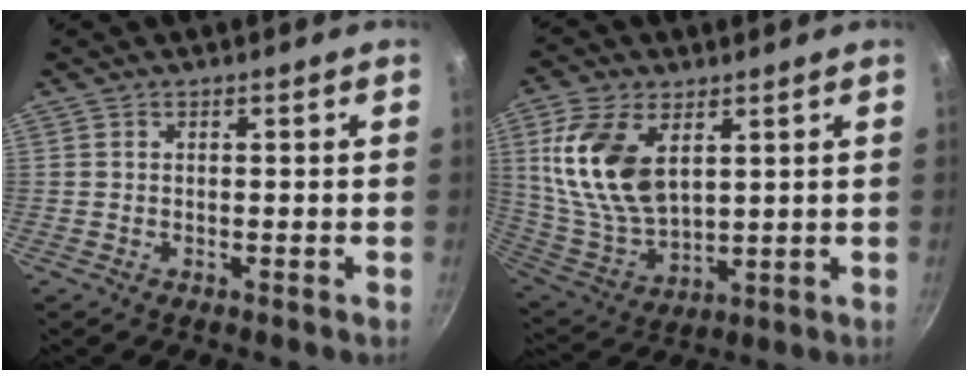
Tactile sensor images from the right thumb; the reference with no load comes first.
{"total": 16.7, "force": [5.4, 9.6, 12.6], "torque": [-0.237, -0.026, 0.118]}